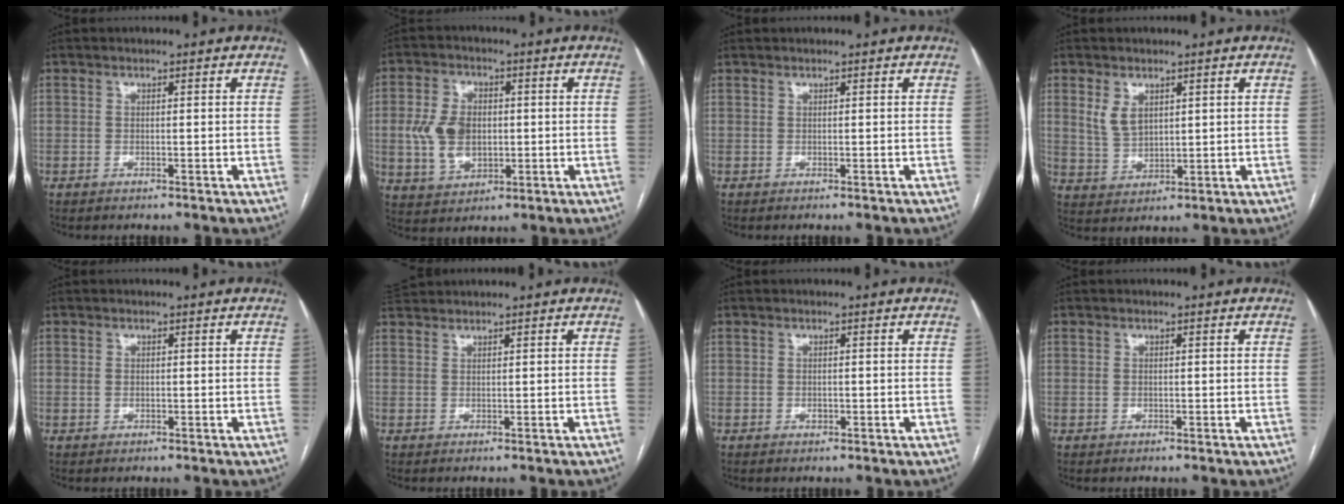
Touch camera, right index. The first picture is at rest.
{"total": 8.4, "force": [0.0, 5.7, 6.1], "torque": [-0.134, 0.013, 0.011]}
{"total": 0.0}
{"total": 4.4, "force": [2.1, 2.7, 2.8], "torque": [-0.064, 0.002, 0.052]}
{"total": 0.8, "force": [0.0, 0.6, 0.5], "torque": [-0.011, 0.000, 0.001]}
{"total": 2.1, "force": [2.1, -0.2, 0.0], "torque": [-0.010, 0.020, 0.048]}
{"total": 0.6, "force": [-0.2, 0.4, 0.4], "torque": [-0.010, 0.000, -0.003]}
{"total": 0.5, "force": [0.0, 0.4, 0.3], "torque": [-0.008, 0.000, 0.001]}